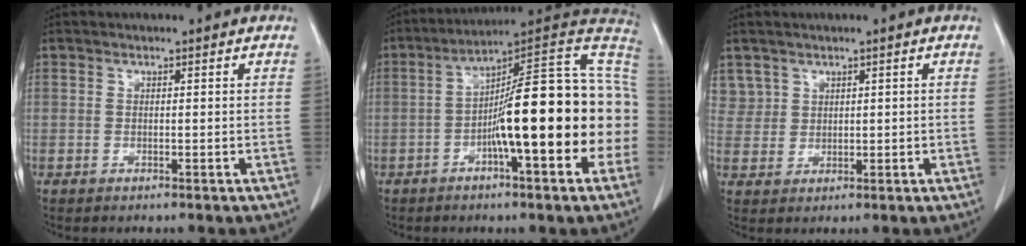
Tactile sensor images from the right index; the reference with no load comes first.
{"total": 22.2, "force": [-3.3, 3.5, 21.7], "torque": [-0.256, 0.040, -0.045]}
{"total": 3.8, "force": [1.6, 3.4, 0.4], "torque": [-0.005, 0.014, 0.040]}